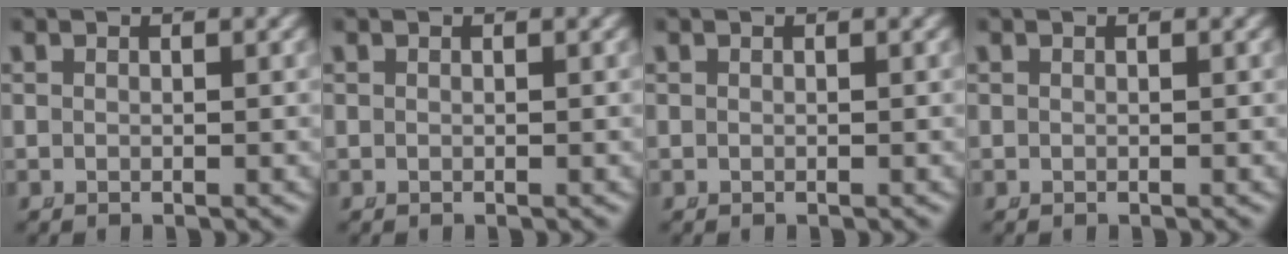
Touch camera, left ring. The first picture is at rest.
{"total": 0.0}
{"total": 0.0}
{"total": 0.0}